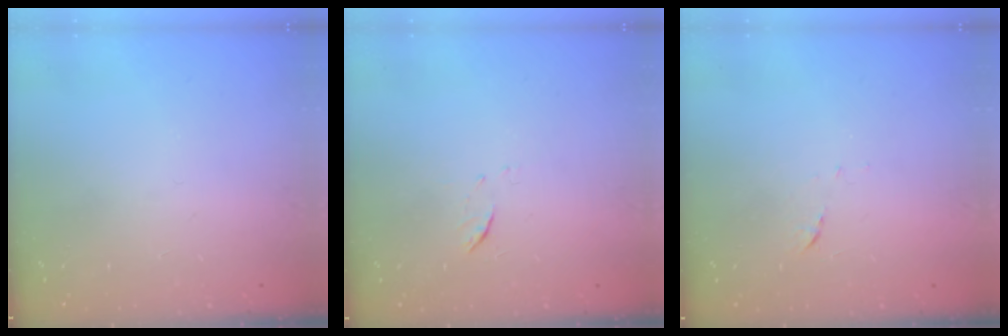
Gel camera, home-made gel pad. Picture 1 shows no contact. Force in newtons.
{"total": 5.2, "press": 5.1, "slide": 0.7}
{"total": 5.5, "press": 5.4, "slide": 0.4}